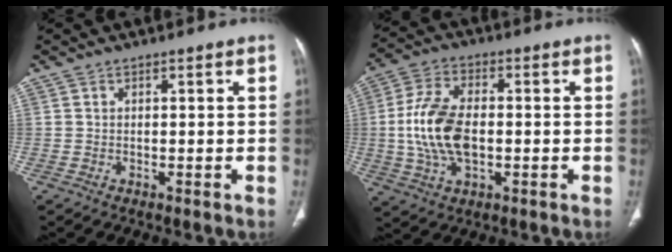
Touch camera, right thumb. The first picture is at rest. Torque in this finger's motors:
{"motor_torque": [-0.09, 0.66, 1.22, 0.36, 0.16]}